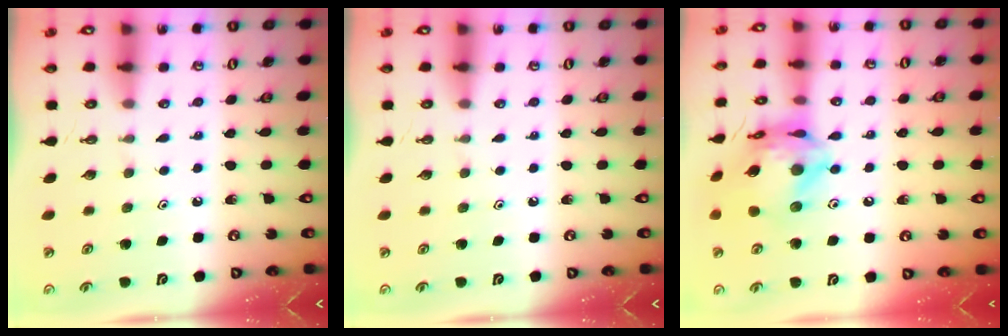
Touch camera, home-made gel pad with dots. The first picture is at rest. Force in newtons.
{"total": 0.0}
{"total": 17.6, "press": 17.5, "slide": 1.8}